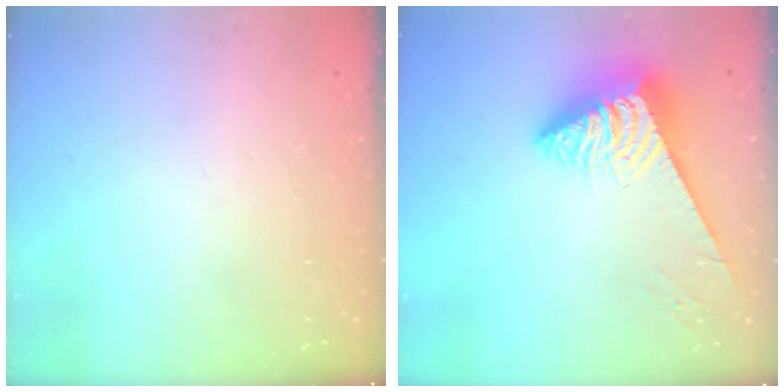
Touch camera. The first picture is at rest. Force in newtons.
{"total": 6.6, "press": 6.6, "slide": 0.9}